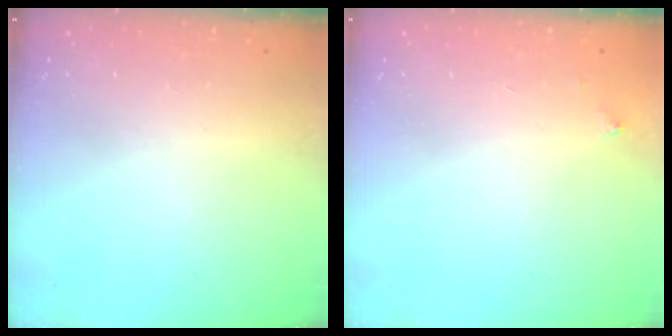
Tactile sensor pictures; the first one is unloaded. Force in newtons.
{"total": 2.5, "press": 2.5, "slide": 0.4}